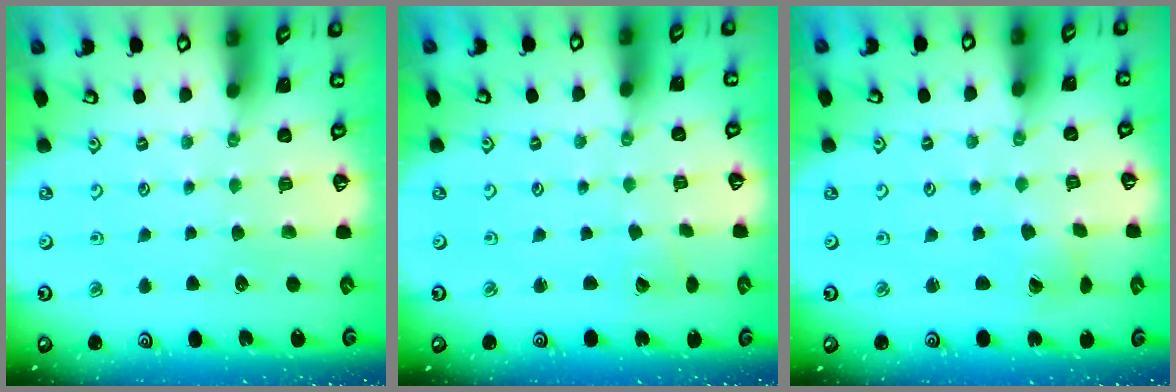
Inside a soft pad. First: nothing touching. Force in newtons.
{"total": 1.6, "press": 1.6, "slide": 0.1}
{"total": 2.2, "press": 2.2, "slide": 0.3}